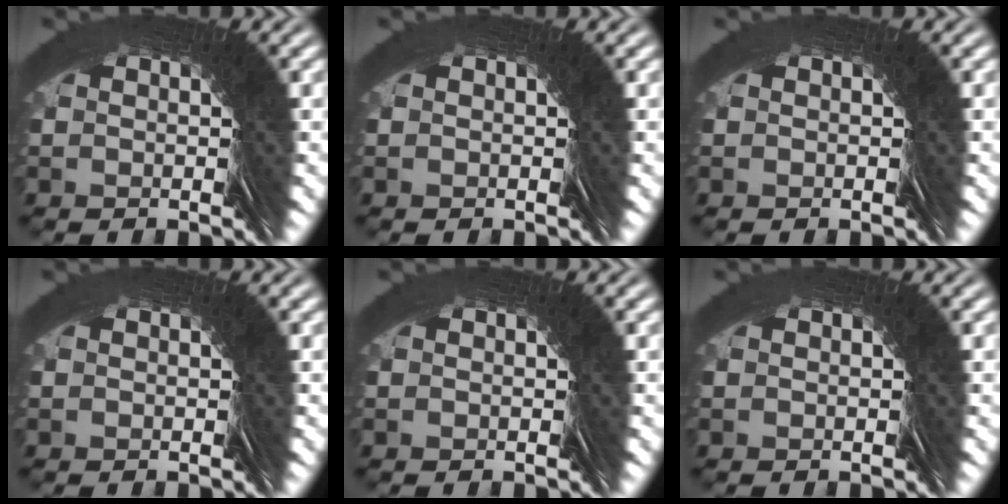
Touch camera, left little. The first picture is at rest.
{"total": 0.0}
{"total": 0.0}
{"total": 0.0}
{"total": 0.0}
{"total": 0.0}